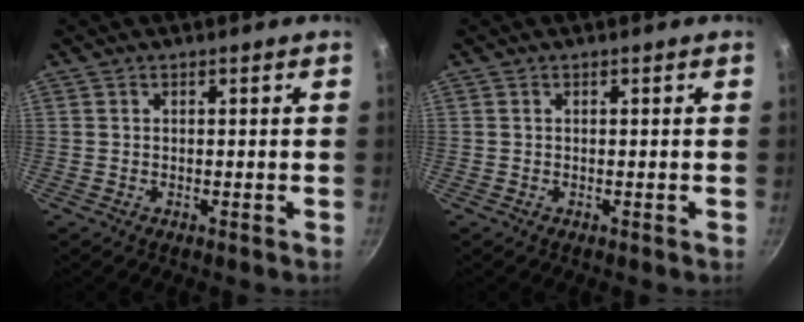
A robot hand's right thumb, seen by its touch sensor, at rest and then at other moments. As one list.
[{"total": 0.0}]